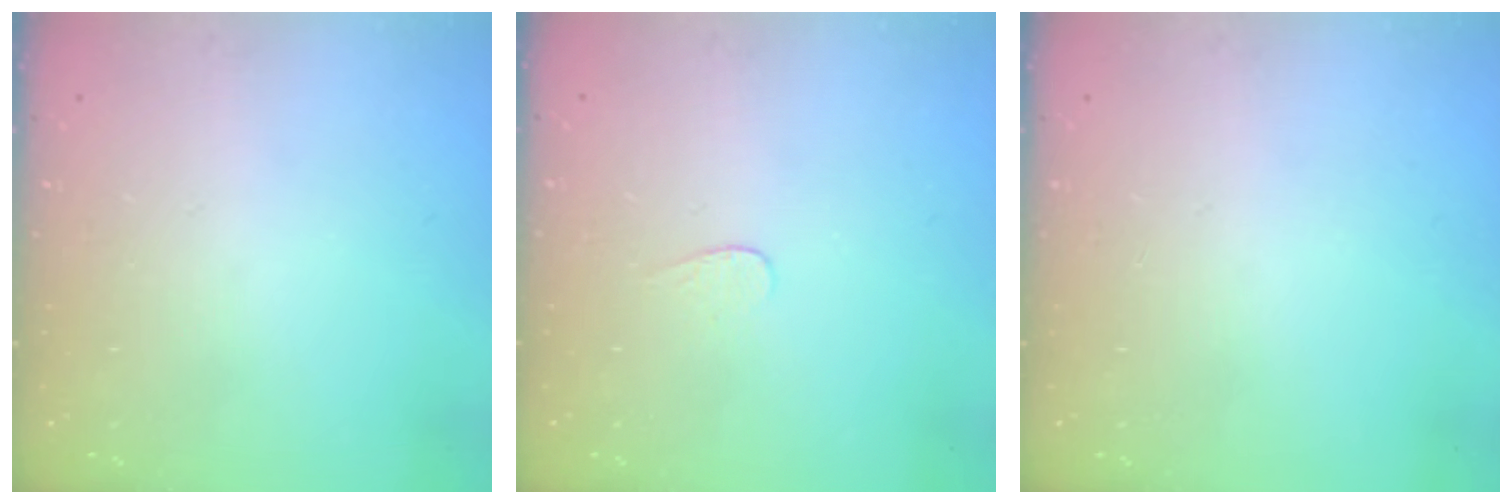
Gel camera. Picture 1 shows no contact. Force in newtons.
{"total": 3.1, "press": 3.0, "slide": 0.3}
{"total": 0.0}